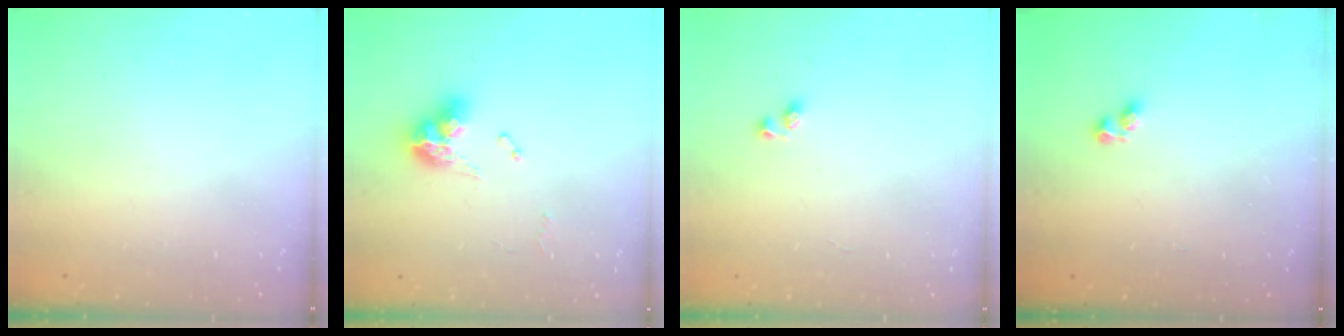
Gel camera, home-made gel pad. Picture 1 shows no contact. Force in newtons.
{"total": 9.9, "press": 9.8, "slide": 1.2}
{"total": 2.5, "press": 2.2, "slide": 1.3}
{"total": 1.4, "press": 1.2, "slide": 0.7}